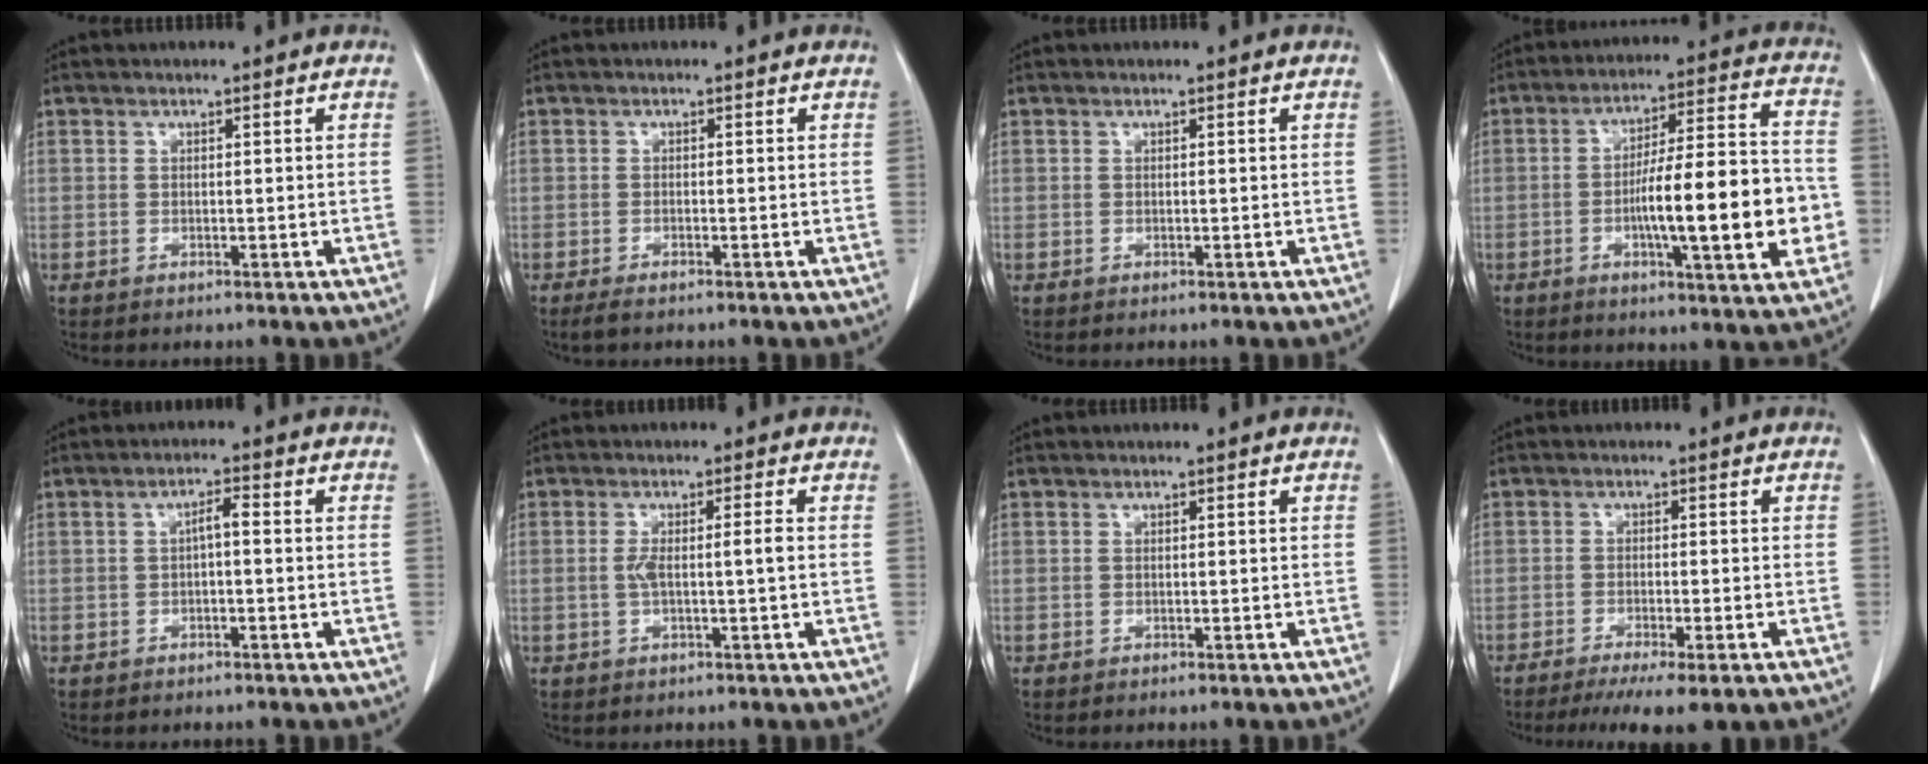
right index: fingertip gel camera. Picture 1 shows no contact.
{"total": 1.8, "force": [-1.4, 0.2, 1.0], "torque": [-0.021, -0.004, -0.024]}
{"total": 0.0}
{"total": 17.2, "force": [-3.4, 2.5, 16.6], "torque": [-0.256, 0.013, -0.049]}
{"total": 2.2, "force": [-0.1, 0.5, 2.2], "torque": [-0.037, 0.007, -0.003]}
{"total": 3.2, "force": [-0.3, -0.1, 3.2], "torque": [-0.063, 0.004, -0.002]}
{"total": 0.0}
{"total": 8.1, "force": [-5.9, 0.9, 5.5], "torque": [-0.075, -0.017, -0.088]}